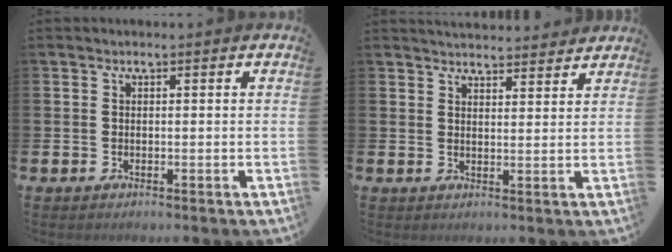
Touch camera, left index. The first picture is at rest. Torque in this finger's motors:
{"motor_torque": [0.86, -1.28, 0.01, 0.07]}